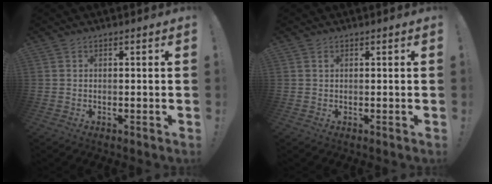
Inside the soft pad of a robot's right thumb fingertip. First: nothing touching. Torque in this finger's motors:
{"motor_torque": [-0.03, 0.06, -0.07, 0.13, 0.02]}